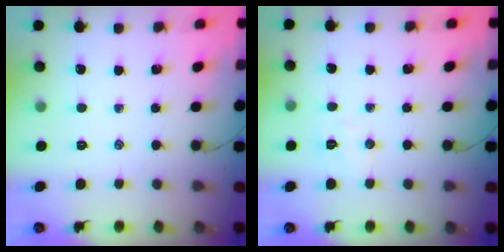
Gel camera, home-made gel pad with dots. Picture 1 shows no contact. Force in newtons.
{"total": 5.2, "press": 5.1, "slide": 1.1}